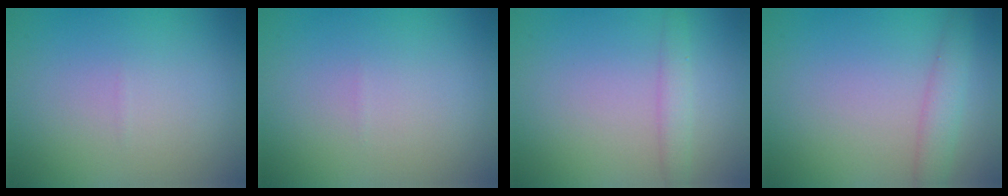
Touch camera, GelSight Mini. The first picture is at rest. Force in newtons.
{"total": 0.0}
{"total": 1.9, "press": 1.9, "slide": 0.1}
{"total": 2.5, "press": 2.5, "slide": 0.1}